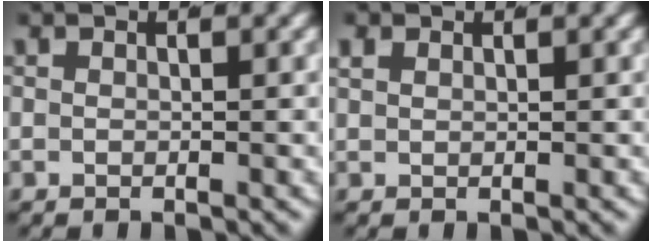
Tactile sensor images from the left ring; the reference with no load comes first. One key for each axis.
{"total": 0.7, "fx": 0.6, "fy": 0.1, "fz": 0.3, "tx": -0.007, "ty": -0.003, "tz": 0.022}